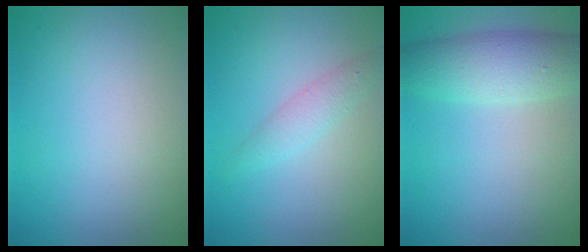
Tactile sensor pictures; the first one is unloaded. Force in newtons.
{"total": 1.8, "press": 1.8, "slide": 0.0}
{"total": 5.2, "press": 5.2, "slide": 0.1}